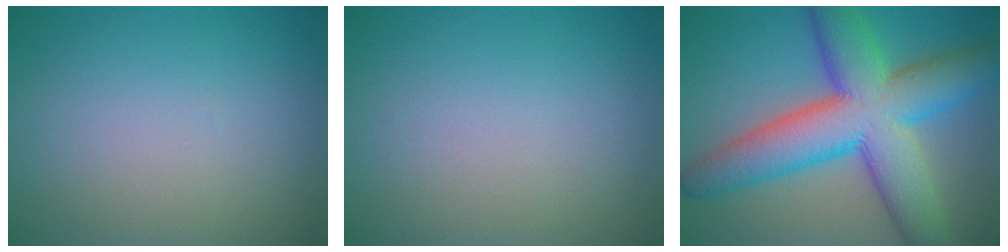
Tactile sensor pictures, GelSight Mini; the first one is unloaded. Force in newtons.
{"total": 0.0}
{"total": 12.6, "press": 12.6, "slide": 0.3}